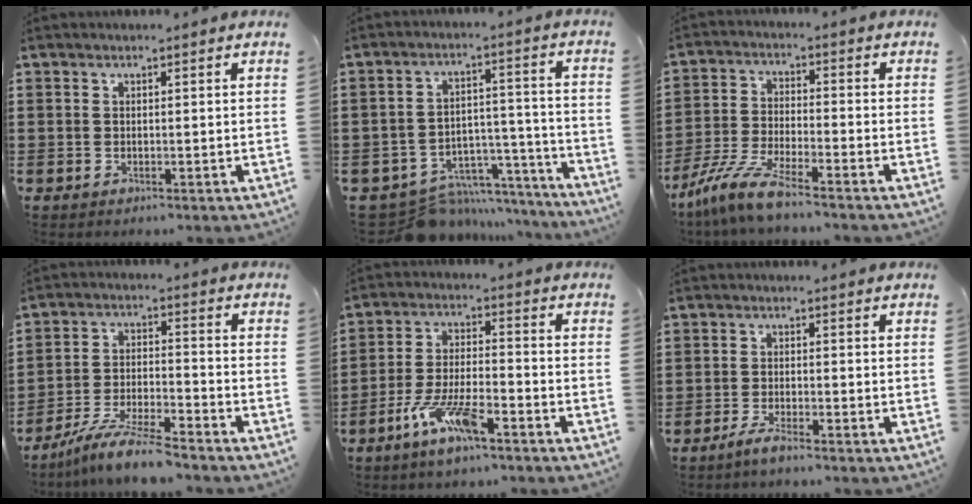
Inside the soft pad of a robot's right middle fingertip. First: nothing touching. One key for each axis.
{"total": 8.5, "fx": -7.6, "fy": 3.3, "fz": 1.7, "tx": -0.033, "ty": 0.030, "tz": -0.140}
{"total": 7.4, "fx": -6.4, "fy": 0.1, "fz": 3.6, "tx": -0.095, "ty": -0.011, "tz": -0.131}
{"total": 8.4, "fx": -7.6, "fy": 0.4, "fz": 3.5, "tx": -0.073, "ty": 0.005, "tz": -0.149}
{"total": 8.5, "fx": -5.4, "fy": 1.9, "fz": 6.3, "tx": -0.140, "ty": -0.006, "tz": -0.101}
{"total": 2.7, "fx": -2.2, "fy": 0.3, "fz": 1.4, "tx": -0.037, "ty": 0.001, "tz": -0.047}